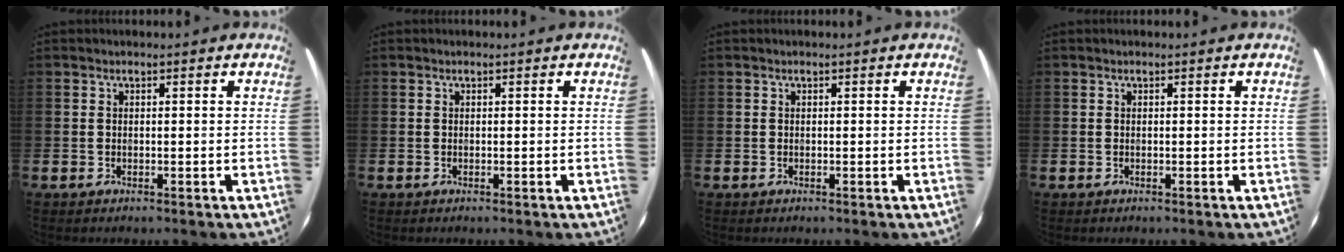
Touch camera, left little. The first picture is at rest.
{"total": 0.0}
{"total": 0.0}
{"total": 0.0}